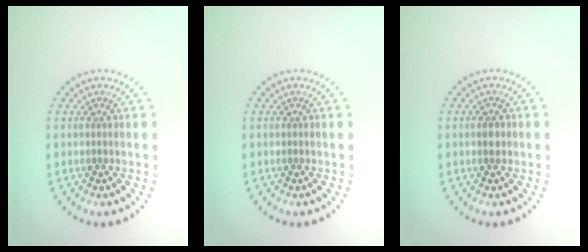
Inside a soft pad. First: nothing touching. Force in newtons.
{"total": 0.0}
{"total": 1.4, "press": 1.4, "slide": 0.1}